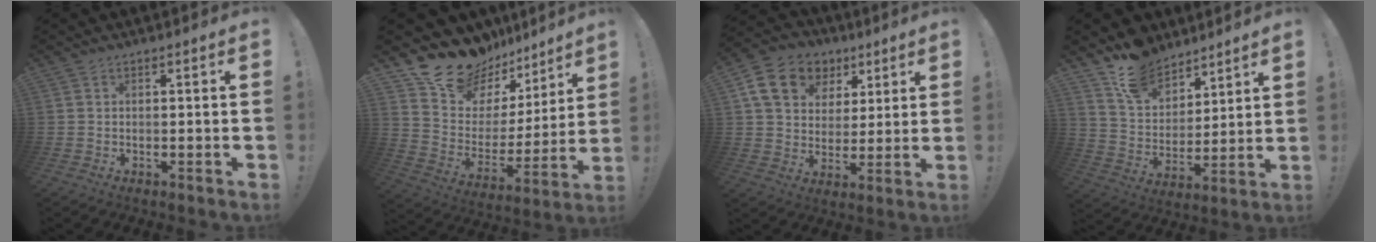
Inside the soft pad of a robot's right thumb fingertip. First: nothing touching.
{"total": 16.6, "force": [15.0, 6.8, 1.9], "torque": [-0.047, -0.135, 0.288]}
{"total": 15.6, "force": [7.1, 11.9, 7.1], "torque": [-0.097, -0.027, 0.140]}
{"total": 14.1, "force": [11.1, 7.9, 3.5], "torque": [-0.066, -0.083, 0.213]}